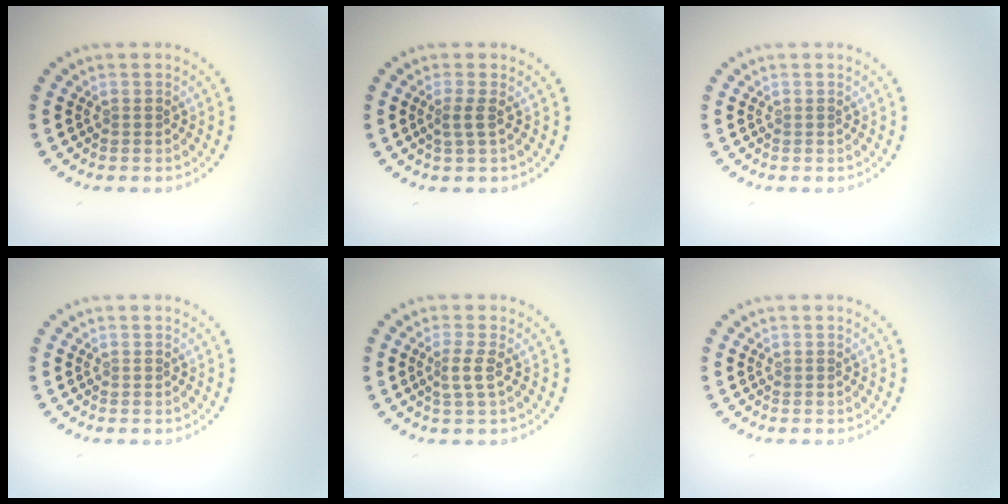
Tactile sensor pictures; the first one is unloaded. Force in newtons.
{"total": 1.4, "press": 1.0, "slide": 1.0}
{"total": 0.0}
{"total": 0.0}
{"total": 1.7, "press": 1.2, "slide": 1.1}
{"total": 0.0}